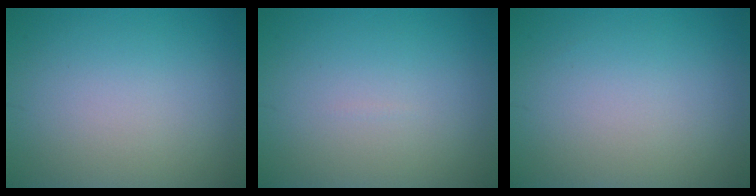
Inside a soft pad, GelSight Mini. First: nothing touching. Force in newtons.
{"total": 0.0}
{"total": 0.0}